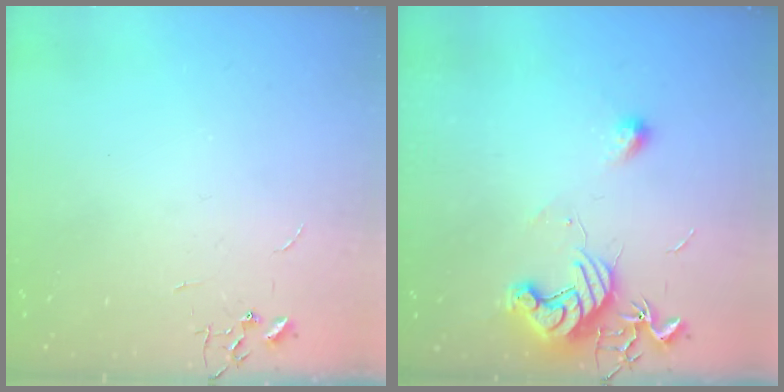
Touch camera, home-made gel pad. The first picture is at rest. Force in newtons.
{"total": 12.1, "press": 12.1, "slide": 0.8}